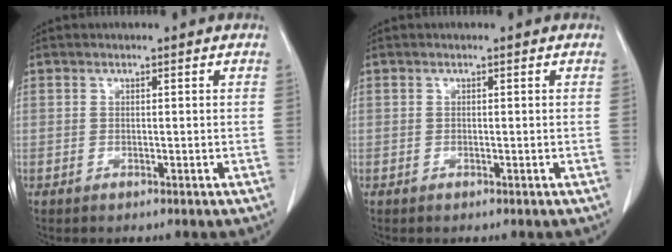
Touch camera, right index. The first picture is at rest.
{"total": 0.0}